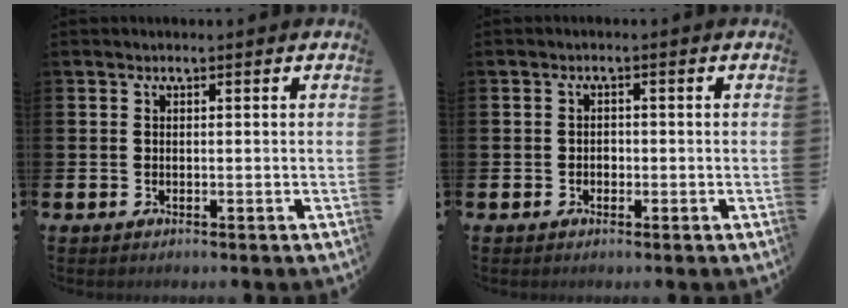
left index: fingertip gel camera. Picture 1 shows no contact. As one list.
[{"total": 1.1, "force": [-0.4, 1.0, 0.4], "torque": [-0.009, 0.004, -0.010]}]